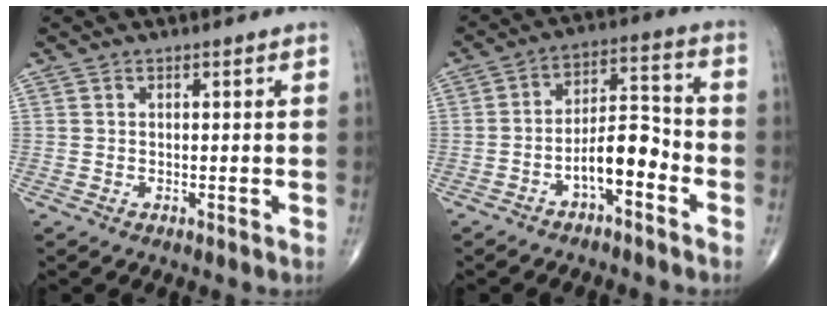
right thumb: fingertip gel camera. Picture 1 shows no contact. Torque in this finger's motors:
{"motor_torque": [1.20, 1.05, 0.69, -0.60, 0.01]}